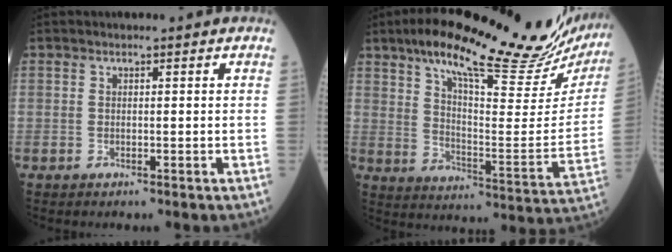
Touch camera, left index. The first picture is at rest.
{"total": 27.7, "force": [22.7, 4.9, 15.2], "torque": [-0.232, -0.026, 0.299]}